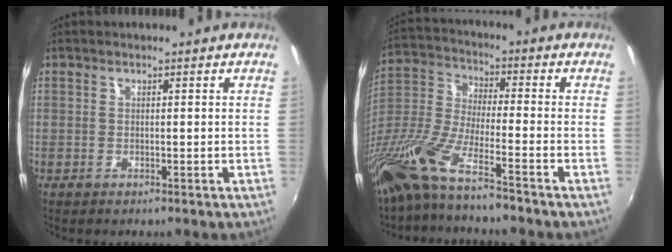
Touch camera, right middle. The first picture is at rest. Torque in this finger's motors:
{"motor_torque": [1.09, -1.05, 0.38, 0.21]}